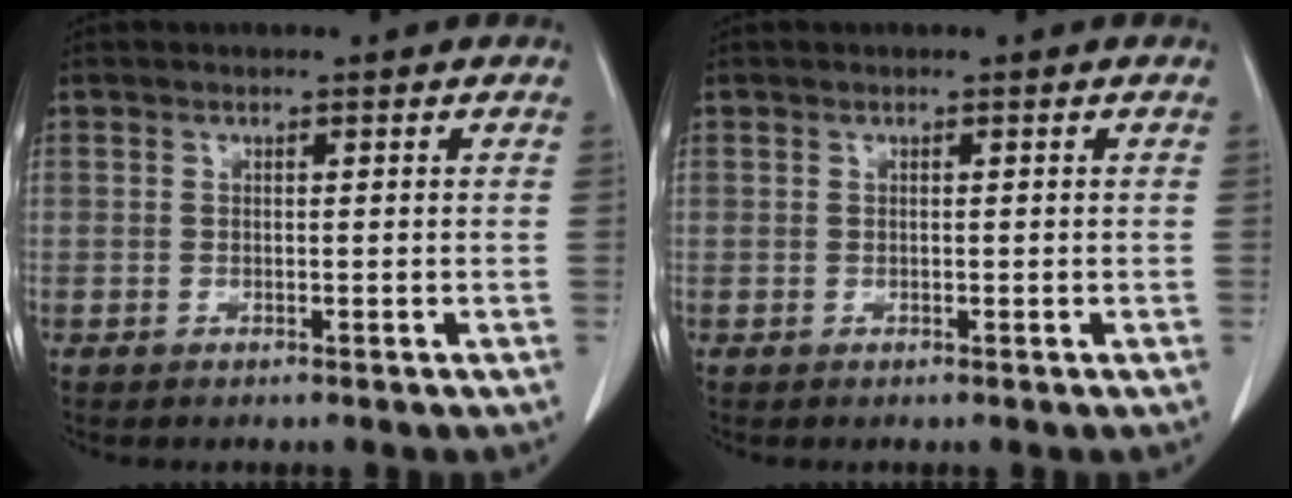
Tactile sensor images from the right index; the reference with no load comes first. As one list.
[{"total": 0.0}]